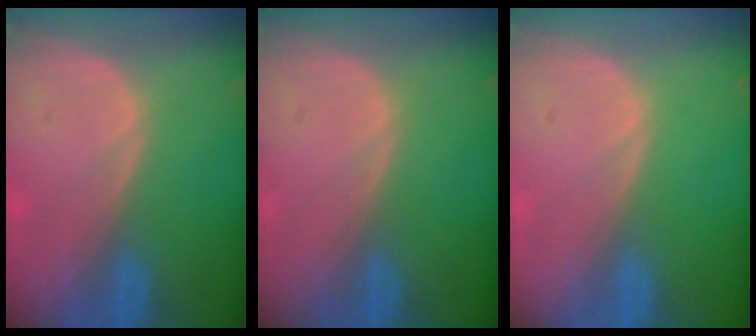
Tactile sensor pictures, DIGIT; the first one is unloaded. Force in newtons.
{"total": 0.0}
{"total": 0.0}